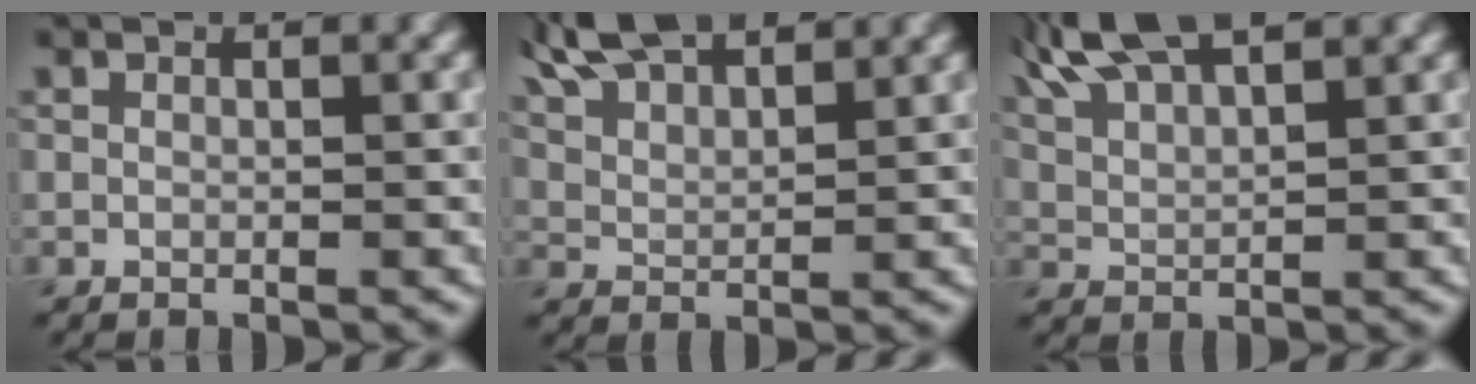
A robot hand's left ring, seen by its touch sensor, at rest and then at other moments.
{"total": 7.9, "force": [6.5, 2.2, 3.9], "torque": [-0.073, 0.025, 0.088]}
{"total": 8.3, "force": [6.1, 2.6, 4.9], "torque": [-0.100, 0.037, 0.078]}